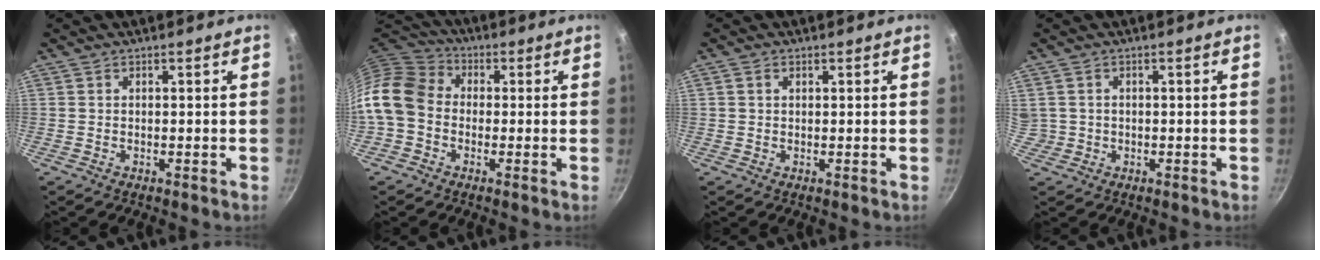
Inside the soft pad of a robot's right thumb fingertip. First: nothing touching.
{"total": 12.3, "force": [-1.5, 9.8, 7.3], "torque": [-0.122, 0.033, -0.051]}
{"total": 1.3, "force": [0.5, 0.9, 0.7], "torque": [-0.009, 0.002, 0.009]}
{"total": 2.7, "force": [0.1, 2.6, 0.7], "torque": [-0.009, 0.006, 0.007]}